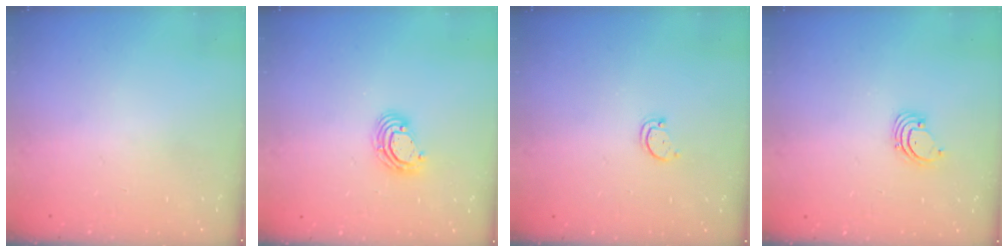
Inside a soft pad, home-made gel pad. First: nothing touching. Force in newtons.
{"total": 6.8, "press": 6.7, "slide": 0.8}
{"total": 2.6, "press": 2.5, "slide": 0.4}
{"total": 1.5, "press": 1.5, "slide": 0.1}